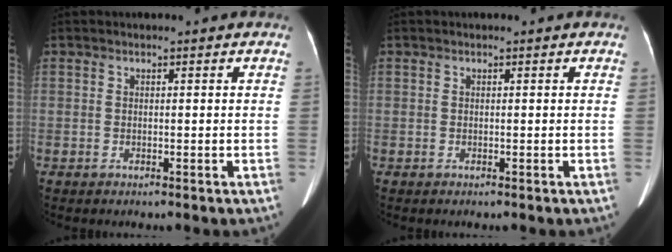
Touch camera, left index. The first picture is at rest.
{"total": 0.0}